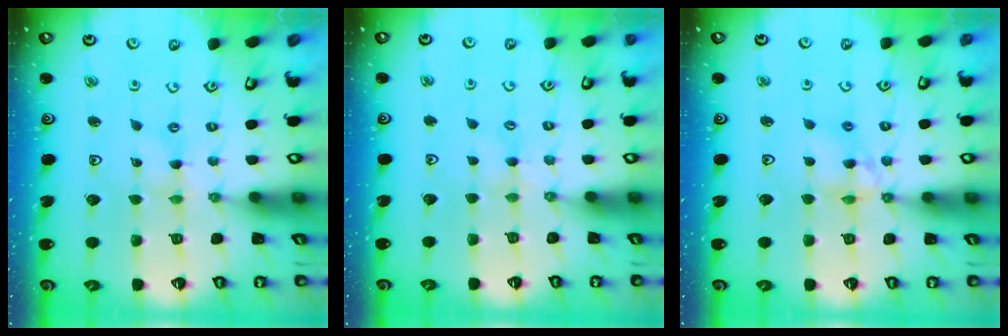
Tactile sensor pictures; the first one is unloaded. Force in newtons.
{"total": 2.0, "press": 2.0, "slide": 0.2}
{"total": 8.0, "press": 8.0, "slide": 0.8}